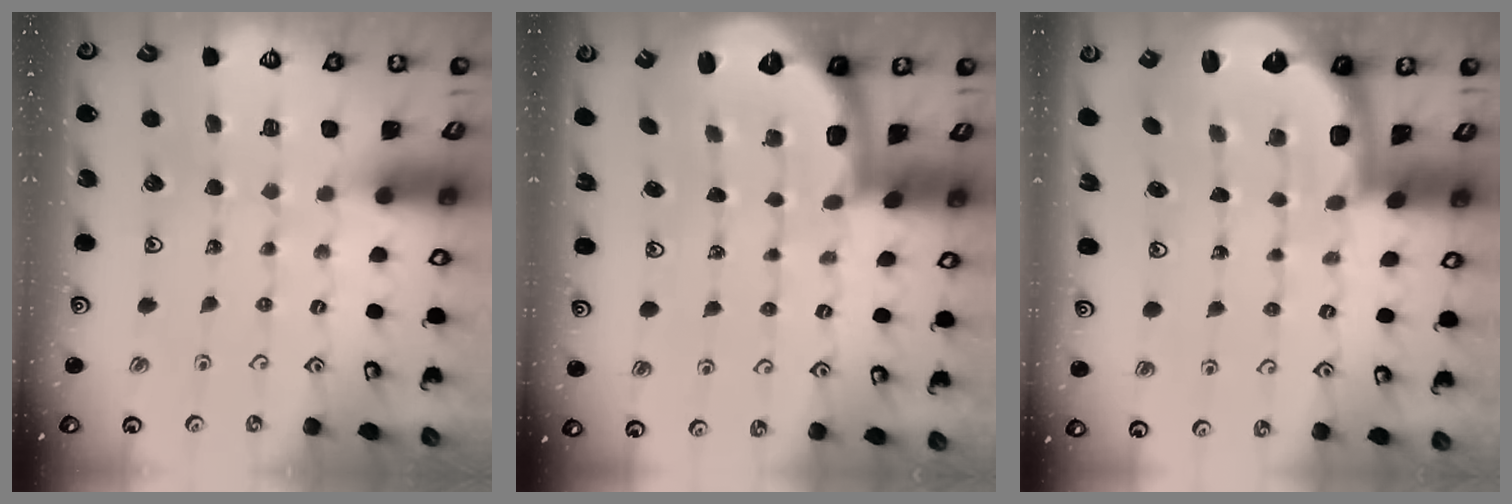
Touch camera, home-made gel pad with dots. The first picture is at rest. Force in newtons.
{"total": 1.9, "press": 1.8, "slide": 0.4}
{"total": 2.1, "press": 2.0, "slide": 0.8}